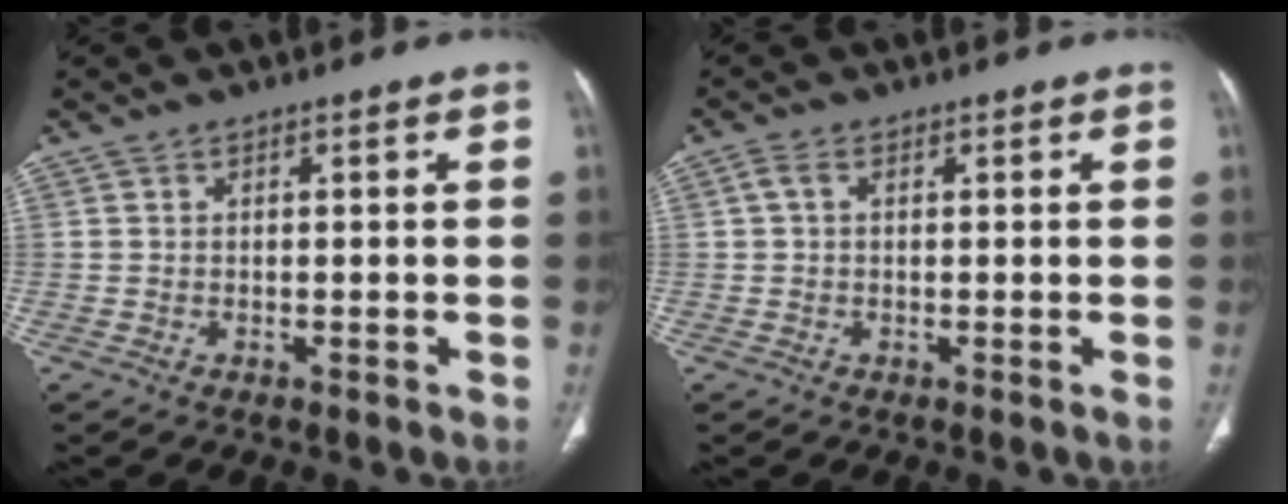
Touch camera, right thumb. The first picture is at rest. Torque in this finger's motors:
{"motor_torque": [-0.06, -0.02, 0.43, -0.16, -0.01]}